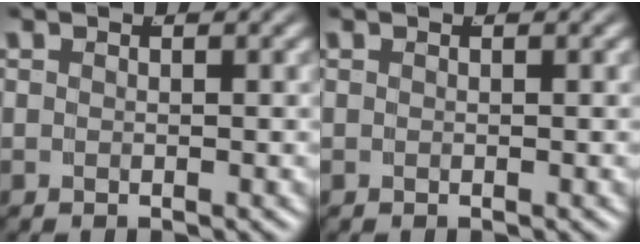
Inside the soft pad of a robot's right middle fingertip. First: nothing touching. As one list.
[{"total": 0.0}]